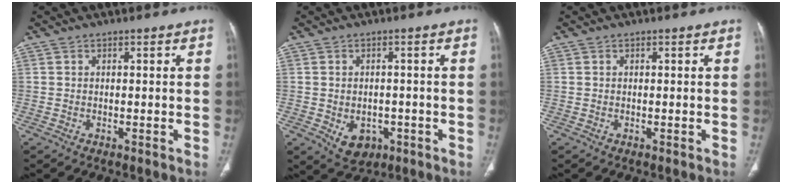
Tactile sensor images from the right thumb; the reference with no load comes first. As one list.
[{"total": 5.7, "force": [-1.8, 4.3, 3.2], "torque": [-0.036, 0.009, -0.012]}, {"total": 0.0}]